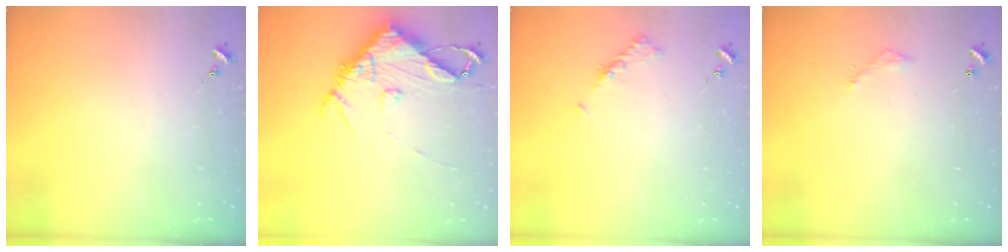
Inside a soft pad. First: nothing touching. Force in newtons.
{"total": 11.0, "press": 10.9, "slide": 1.4}
{"total": 5.3, "press": 5.2, "slide": 0.7}
{"total": 3.8, "press": 3.8, "slide": 0.2}